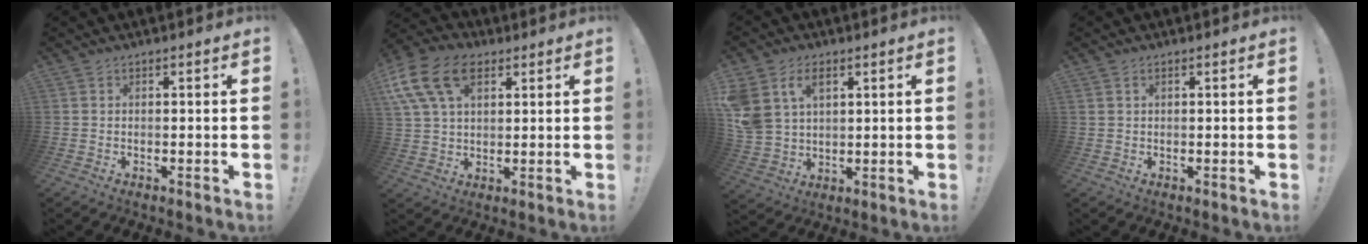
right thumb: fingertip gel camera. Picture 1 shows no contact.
{"total": 15.9, "force": [7.0, 9.9, 10.2], "torque": [-0.202, -0.021, 0.131]}
{"total": 10.2, "force": [4.9, 7.1, 5.4], "torque": [-0.132, -0.013, 0.098]}
{"total": 0.9, "force": [0.5, 0.6, 0.5], "torque": [-0.018, 0.005, 0.012]}